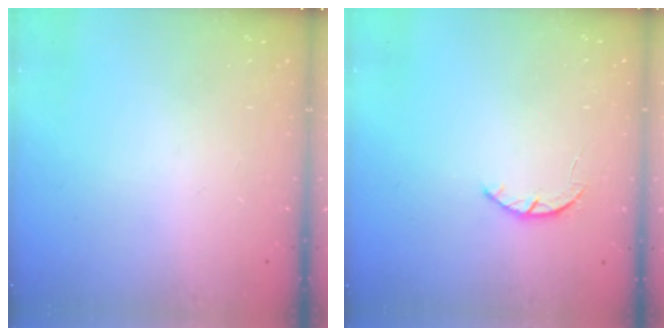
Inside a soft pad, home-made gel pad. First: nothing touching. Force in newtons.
{"total": 2.5, "press": 2.5, "slide": 0.5}